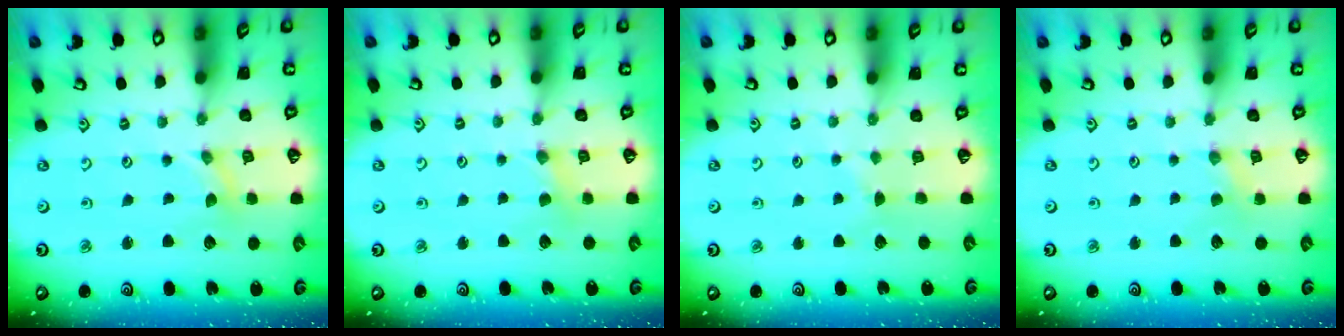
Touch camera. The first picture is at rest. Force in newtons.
{"total": 2.8, "press": 2.8, "slide": 0.4}
{"total": 3.0, "press": 3.0, "slide": 0.4}
{"total": 0.5, "press": 0.5, "slide": 0.2}